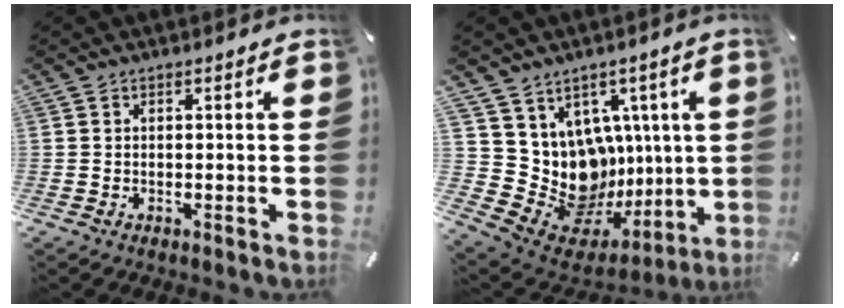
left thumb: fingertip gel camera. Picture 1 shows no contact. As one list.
[{"total": 13.4, "force": [1.1, 12.7, 4.2], "torque": [-0.055, -0.065, 0.058]}]